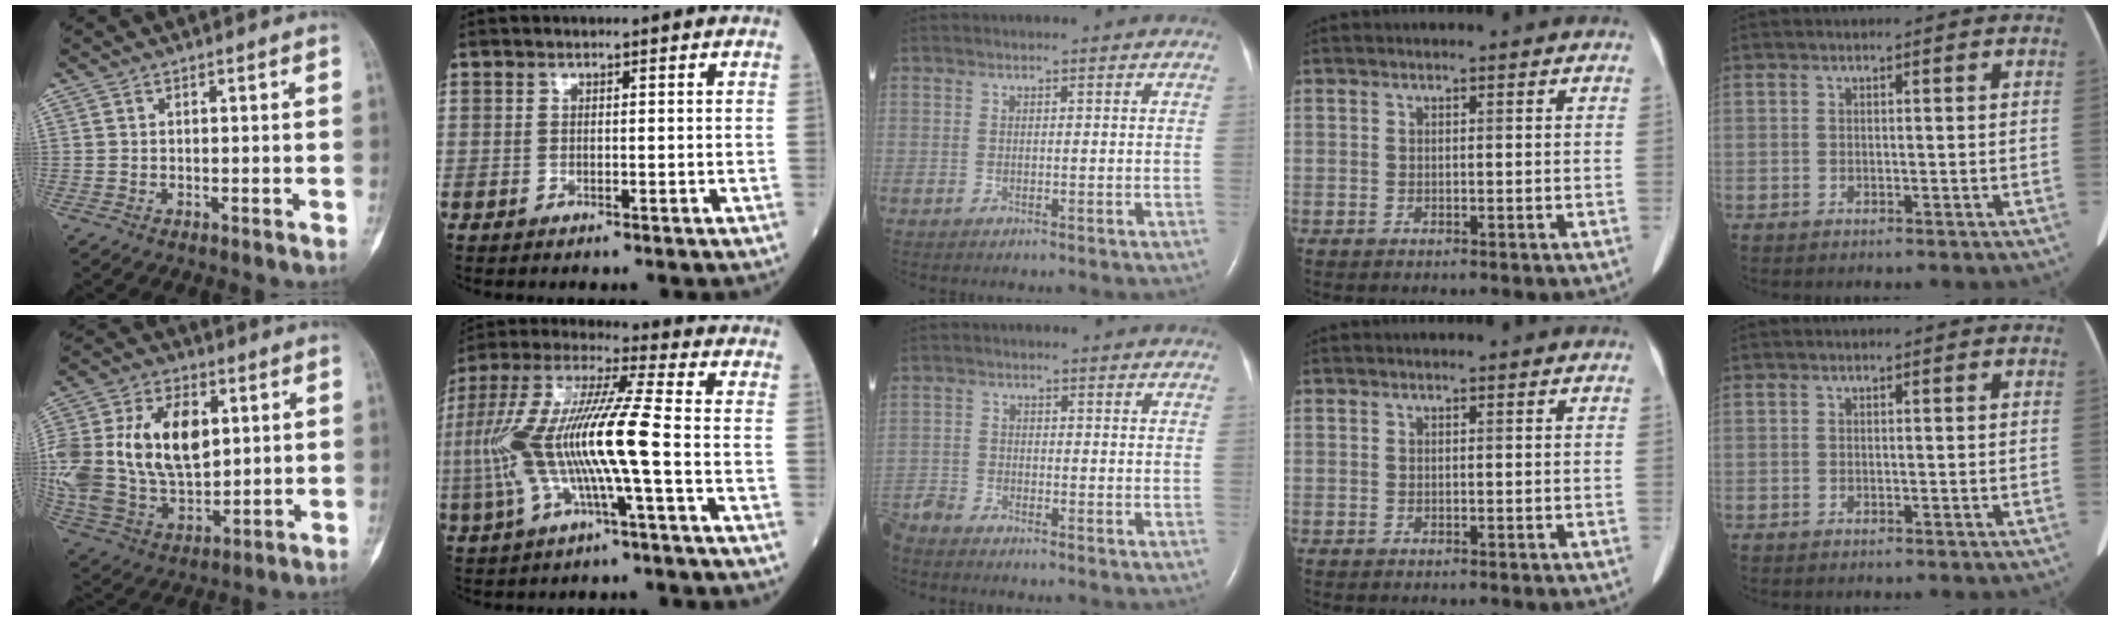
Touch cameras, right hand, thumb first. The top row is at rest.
{"thumb": {"total": 25.9, "force": [4.8, 16.8, 19.1], "torque": [-0.397, 0.005, 0.101]}, "index": {"total": 16.6, "force": [-2.6, 1.4, 16.4], "torque": [-0.350, 0.004, -0.055]}, "middle": {"total": 3.9, "force": [-3.8, 0.5, 0.8], "torque": [-0.015, -0.015, -0.079]}}